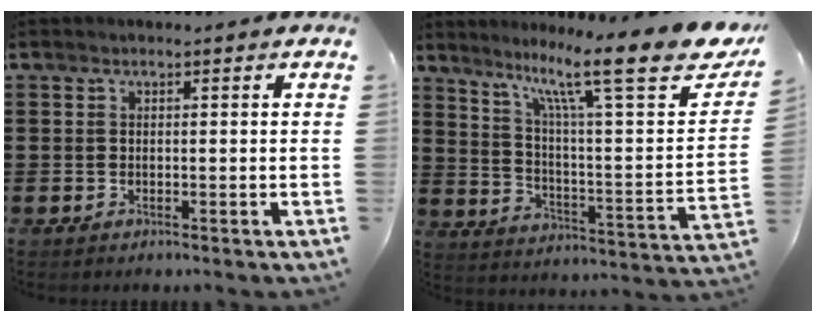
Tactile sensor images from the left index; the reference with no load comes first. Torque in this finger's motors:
{"motor_torque": [1.89, -0.25, 0.64, 0.21]}